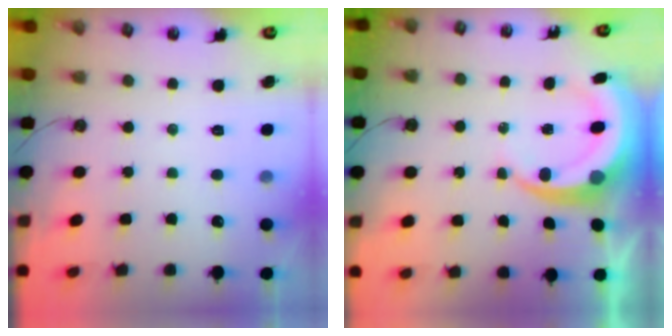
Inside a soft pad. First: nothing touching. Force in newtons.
{"total": 8.2, "press": 8.1, "slide": 1.0}